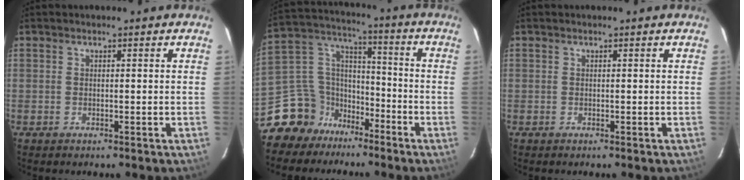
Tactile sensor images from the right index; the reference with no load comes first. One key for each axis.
{"total": 12.8, "fx": -9.5, "fy": 8.4, "fz": 2.1, "tx": -0.068, "ty": 0.063, "tz": -0.168}
{"total": 0.0}